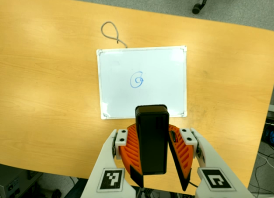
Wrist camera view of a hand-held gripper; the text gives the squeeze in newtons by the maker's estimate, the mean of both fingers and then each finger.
{"total": 8.0, "left": 8.8, "right": 7.2}